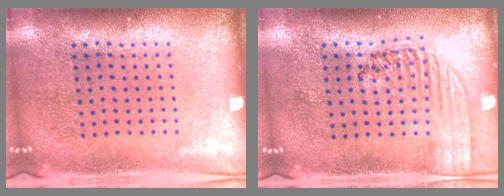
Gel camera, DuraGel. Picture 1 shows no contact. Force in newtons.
{"total": 1.4, "press": 1.3, "slide": 0.5}